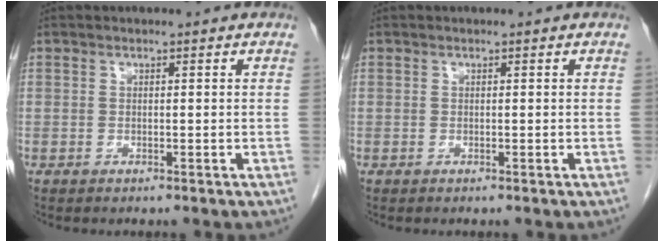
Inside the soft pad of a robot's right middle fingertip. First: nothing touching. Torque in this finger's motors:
{"motor_torque": [0.21, 0.31, -0.02, -0.01]}